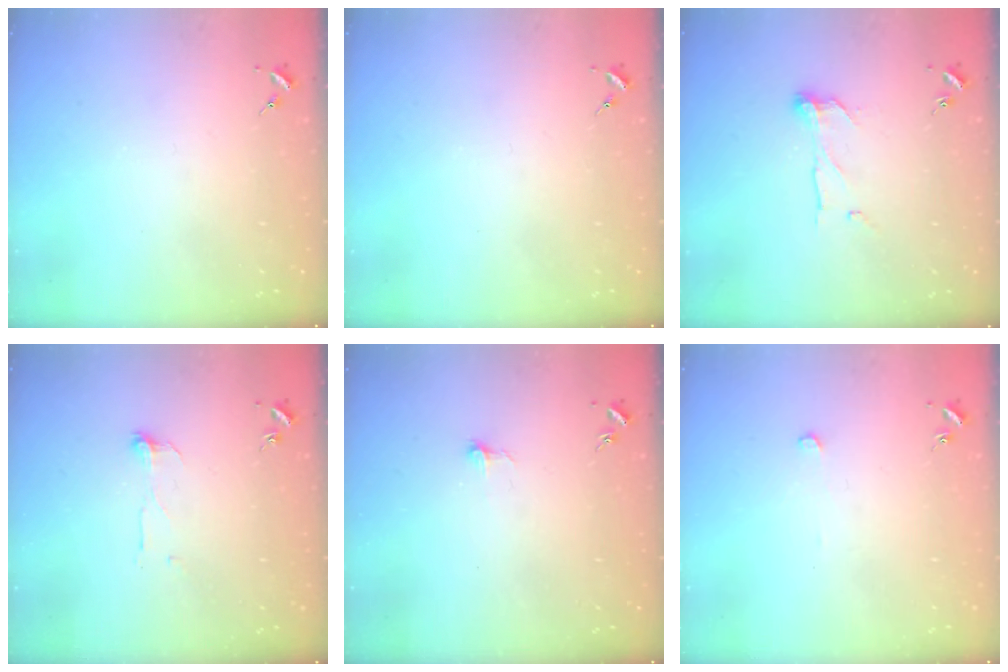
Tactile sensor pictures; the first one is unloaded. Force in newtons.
{"total": 0.0}
{"total": 8.2, "press": 8.2, "slide": 0.3}
{"total": 5.5, "press": 5.5, "slide": 0.6}
{"total": 4.7, "press": 4.7, "slide": 0.4}
{"total": 2.9, "press": 2.9, "slide": 0.1}